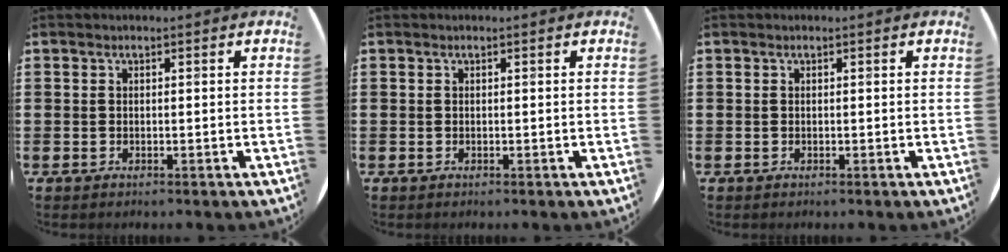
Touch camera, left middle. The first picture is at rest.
{"total": 0.0}
{"total": 0.0}